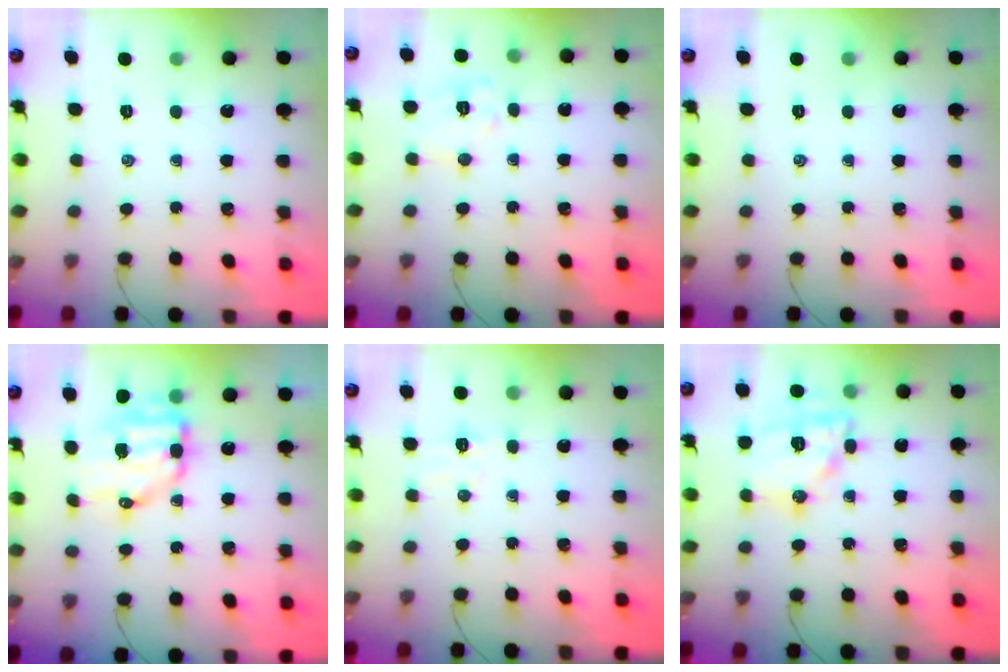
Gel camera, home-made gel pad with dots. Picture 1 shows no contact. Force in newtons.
{"total": 7.3, "press": 7.3, "slide": 0.8}
{"total": 0.0}
{"total": 9.9, "press": 9.8, "slide": 1.8}
{"total": 5.9, "press": 5.8, "slide": 1.1}
{"total": 14.4, "press": 14.4, "slide": 1.1}